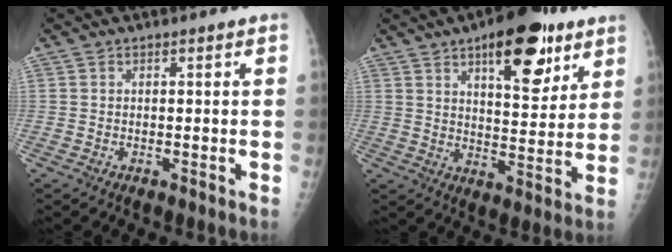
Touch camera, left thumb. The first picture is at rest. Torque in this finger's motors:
{"motor_torque": [1.68, 1.52, 1.10, -0.95, 0.37]}